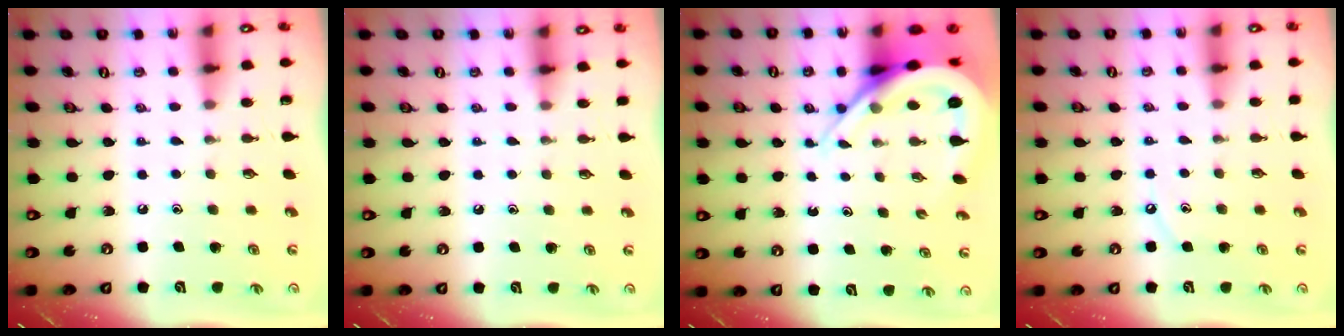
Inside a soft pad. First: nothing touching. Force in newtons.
{"total": 3.0, "press": 2.9, "slide": 0.5}
{"total": 10.4, "press": 10.3, "slide": 1.1}
{"total": 3.5, "press": 3.5, "slide": 0.5}